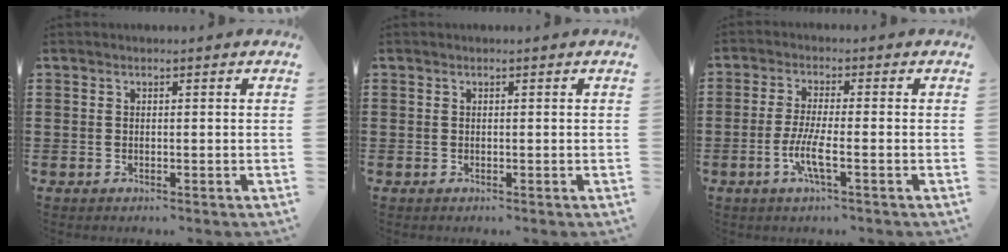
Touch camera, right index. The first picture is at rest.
{"total": 0.0}
{"total": 5.3, "force": [-2.0, 0.7, 4.9], "torque": [-0.104, -0.011, -0.042]}